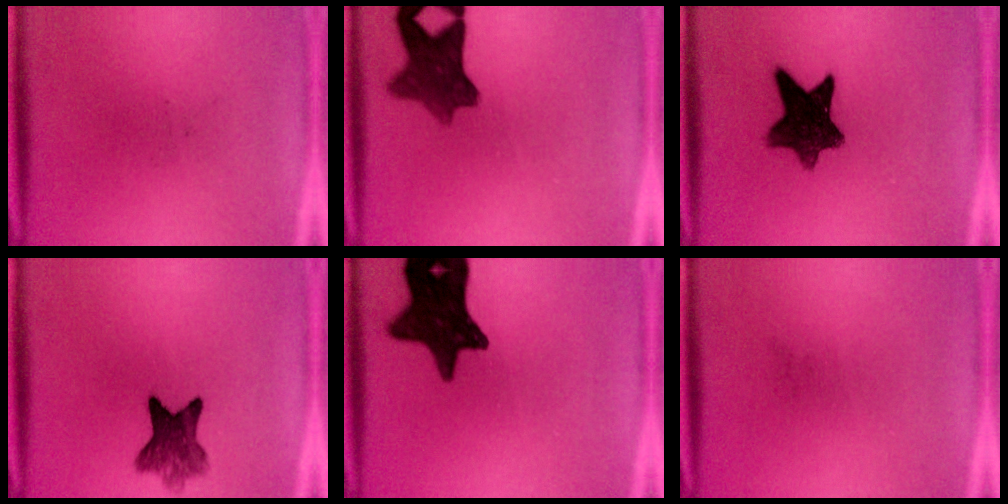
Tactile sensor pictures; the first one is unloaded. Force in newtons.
{"total": 8.5}
{"total": 10.5}
{"total": 7.0}
{"total": 14.7}
{"total": 0.0}